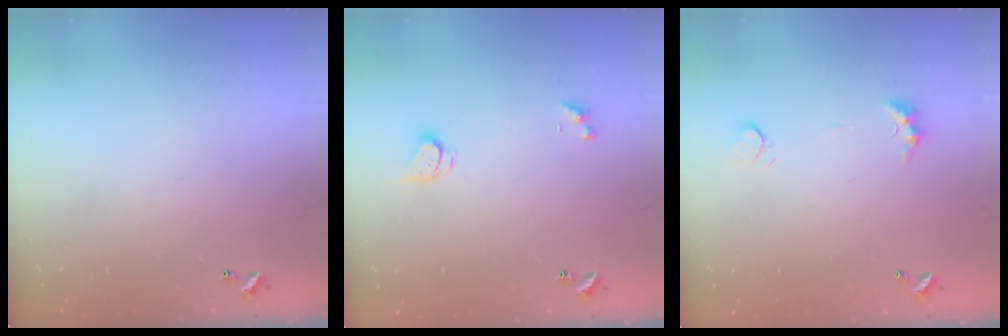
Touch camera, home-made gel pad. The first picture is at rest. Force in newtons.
{"total": 2.5, "press": 2.5, "slide": 0.5}
{"total": 3.8, "press": 3.8, "slide": 0.6}